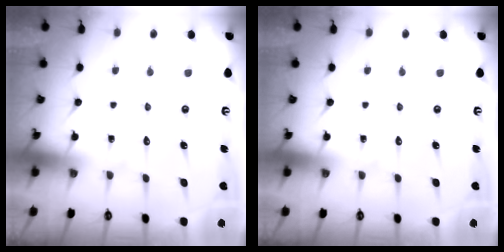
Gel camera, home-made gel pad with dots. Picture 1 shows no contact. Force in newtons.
{"total": 0.0}